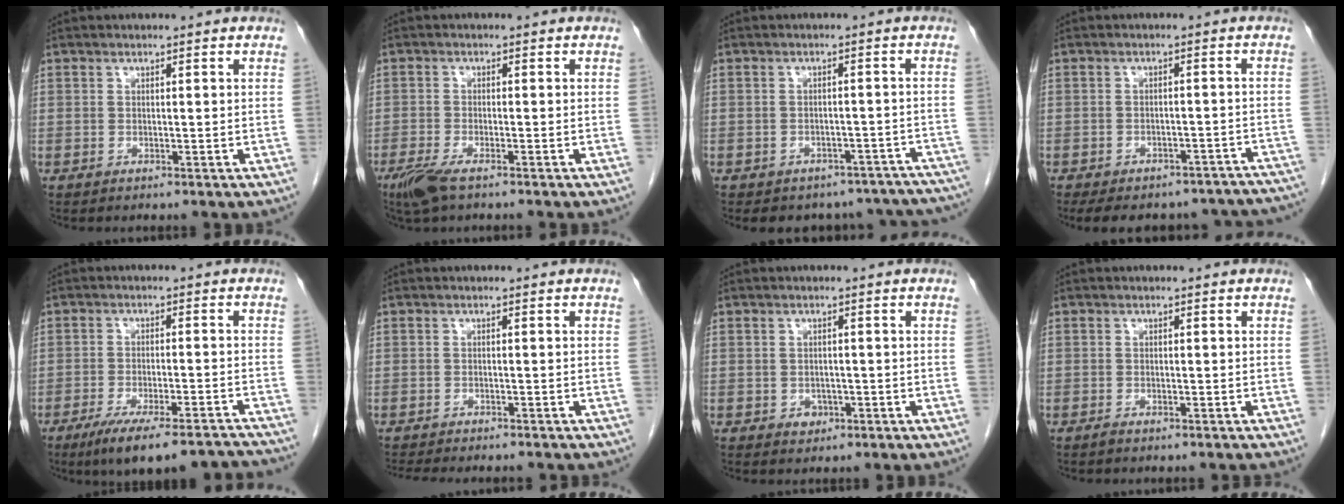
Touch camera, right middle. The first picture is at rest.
{"total": 4.3, "force": [-3.0, 0.7, 3.0], "torque": [-0.063, -0.010, -0.058]}
{"total": 16.7, "force": [-14.5, 7.4, 3.7], "torque": [-0.050, 0.025, -0.146]}
{"total": 22.0, "force": [-19.2, 7.9, 7.1], "torque": [-0.103, 0.015, -0.215]}
{"total": 15.5, "force": [-13.4, 2.1, 7.5], "torque": [-0.083, 0.000, -0.185]}
{"total": 8.4, "force": [-7.6, 1.5, 3.3], "torque": [-0.042, -0.007, -0.102]}
{"total": 1.7, "force": [-0.7, 1.4, 0.6], "torque": [-0.007, 0.005, -0.004]}
{"total": 1.6, "force": [-1.4, 0.2, 0.7], "torque": [-0.012, -0.001, -0.017]}